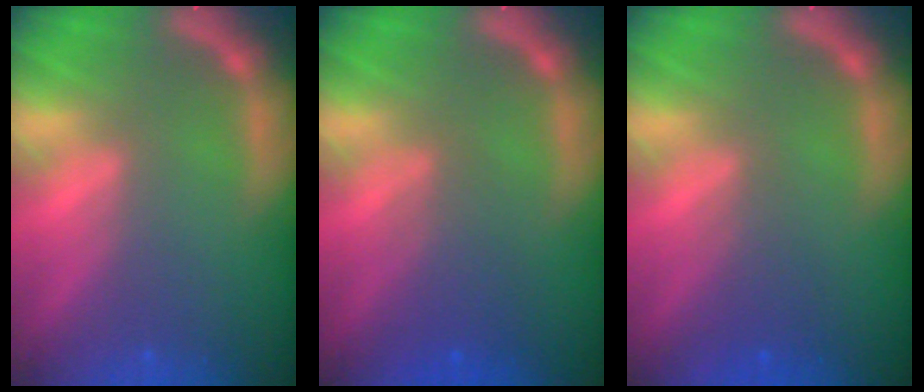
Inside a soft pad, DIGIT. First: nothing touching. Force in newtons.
{"total": 3.1}
{"total": 2.0}